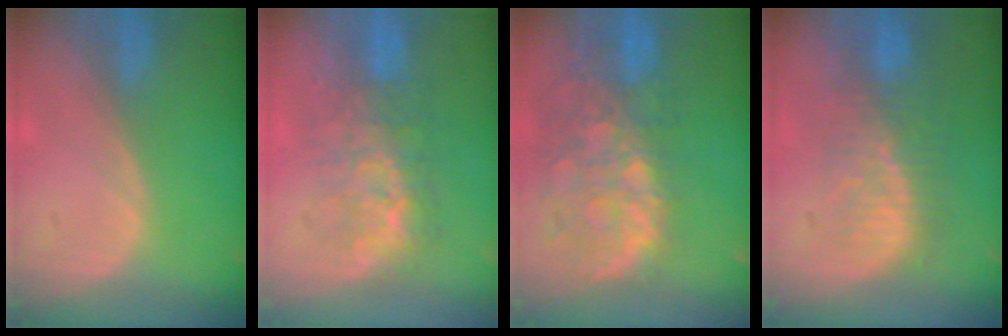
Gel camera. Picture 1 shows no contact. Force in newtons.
{"total": 7.7, "press": 7.6, "slide": 1.4}
{"total": 12.3, "press": 10.2, "slide": 7.0}
{"total": 9.7, "press": 8.5, "slide": 4.8}